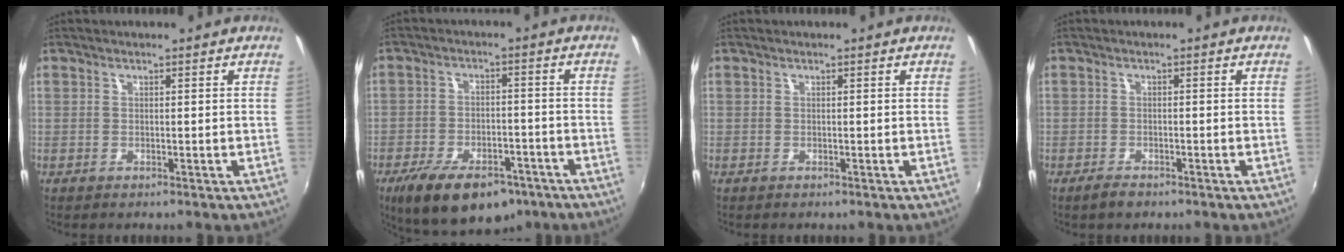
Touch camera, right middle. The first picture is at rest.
{"total": 15.7, "force": [-10.3, 7.3, 9.3], "torque": [-0.188, -0.019, -0.153]}
{"total": 0.0}
{"total": 2.2, "force": [-1.7, 1.0, 0.9], "torque": [-0.024, -0.001, -0.031]}